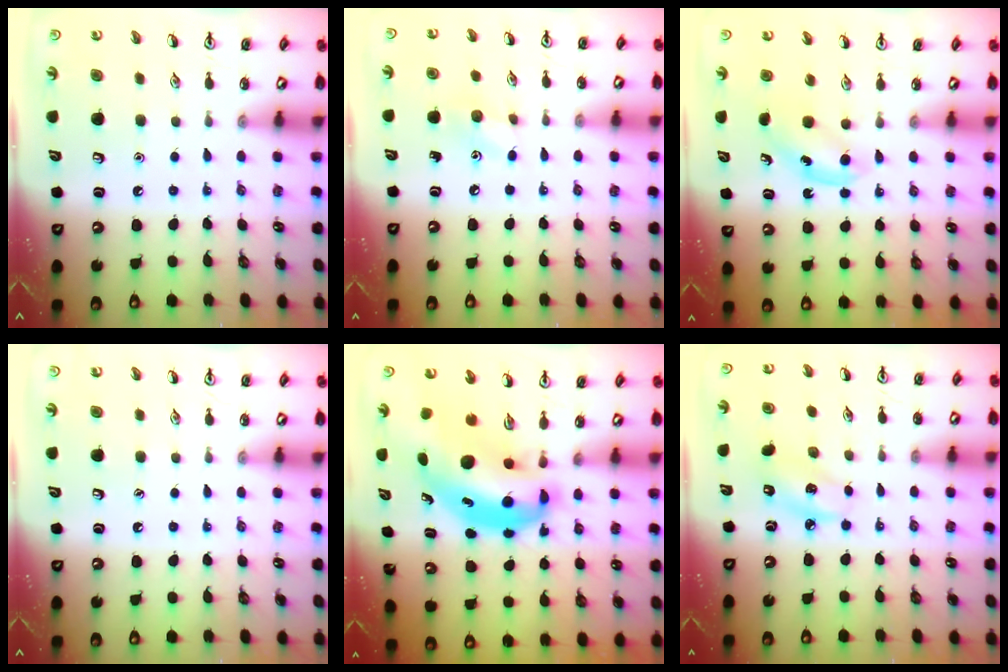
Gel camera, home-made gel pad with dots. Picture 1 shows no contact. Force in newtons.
{"total": 6.1, "press": 5.8, "slide": 1.6}
{"total": 4.0, "press": 3.9, "slide": 0.7}
{"total": 0.0}
{"total": 8.9, "press": 8.6, "slide": 2.3}
{"total": 3.8, "press": 3.8, "slide": 0.4}